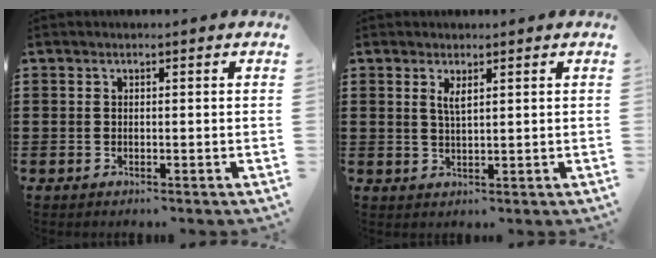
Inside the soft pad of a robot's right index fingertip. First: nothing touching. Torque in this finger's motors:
{"motor_torque": [0.00, 0.00, 0.05, 0.06]}